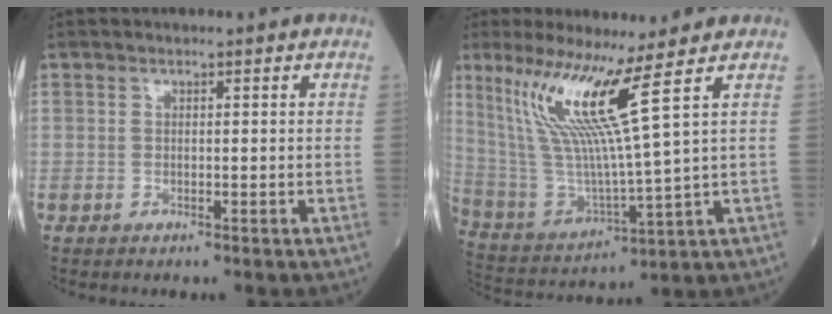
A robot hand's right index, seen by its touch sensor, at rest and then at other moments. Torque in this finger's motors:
{"motor_torque": [0.41, 0.37, 0.83, 0.21]}